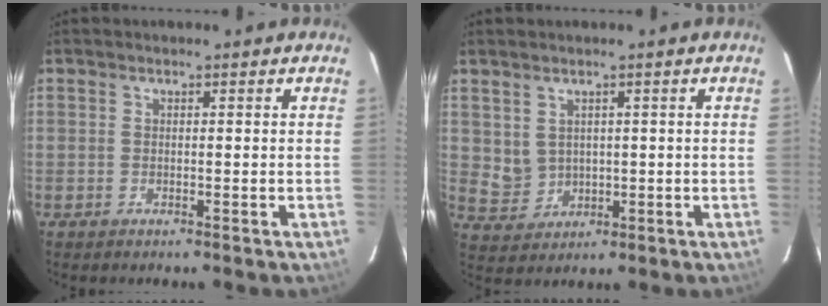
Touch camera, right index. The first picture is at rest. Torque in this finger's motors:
{"motor_torque": [0.32, 0.23, 0.00, 0.01]}